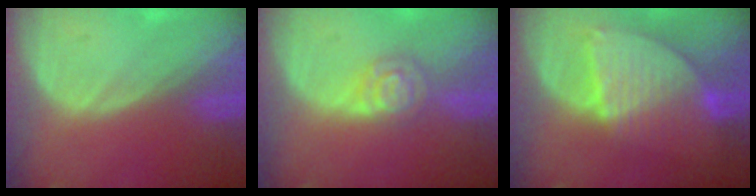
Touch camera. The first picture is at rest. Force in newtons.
{"total": 4.6, "press": 4.2, "slide": 2.1}
{"total": 8.6, "press": 7.5, "slide": 4.1}